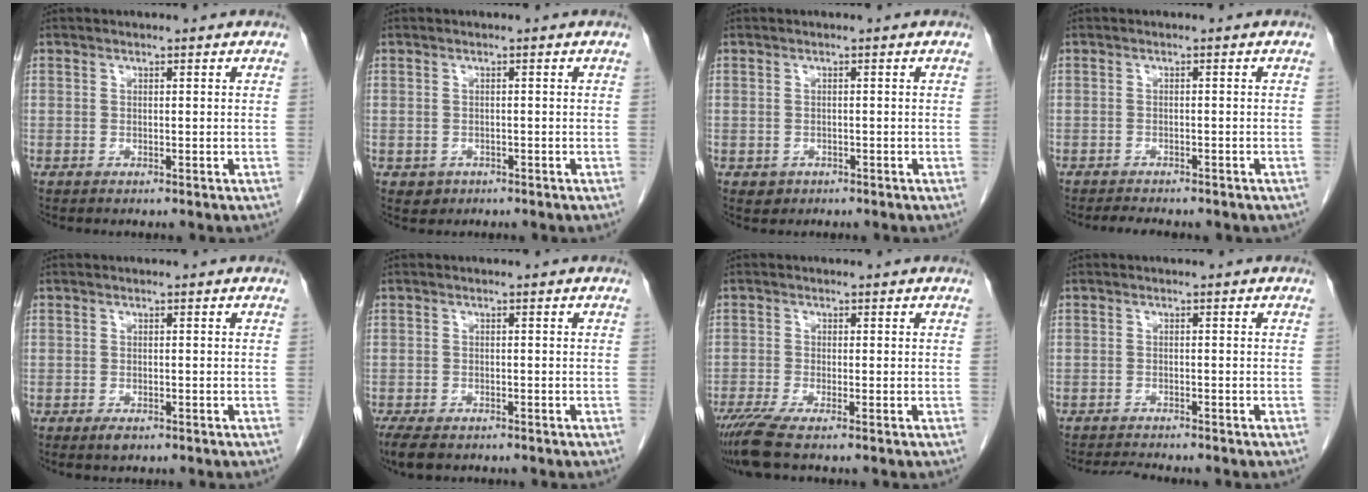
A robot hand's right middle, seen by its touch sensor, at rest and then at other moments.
{"total": 1.4, "force": [-0.7, 1.2, 0.2], "torque": [-0.006, 0.002, -0.004]}
{"total": 1.2, "force": [-0.6, 1.0, 0.2], "torque": [-0.006, 0.001, -0.003]}
{"total": 5.9, "force": [-4.9, 1.8, 2.7], "torque": [-0.043, -0.007, -0.054]}
{"total": 1.3, "force": [-0.8, 0.6, 0.8], "torque": [-0.014, -0.001, -0.009]}
{"total": 5.0, "force": [-3.8, 1.9, 2.5], "torque": [-0.048, -0.014, -0.059]}
{"total": 4.1, "force": [-2.8, 0.0, 3.0], "torque": [-0.061, -0.014, -0.057]}
{"total": 3.3, "force": [-3.2, -0.3, 0.8], "torque": [-0.017, -0.017, -0.050]}